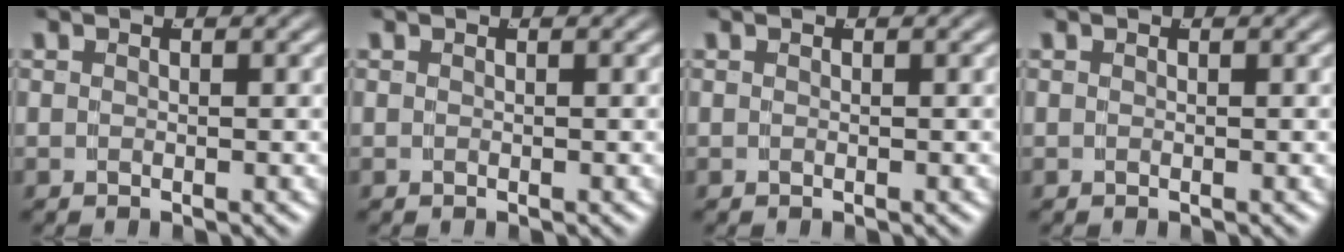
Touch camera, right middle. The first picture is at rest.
{"total": 0.0}
{"total": 0.0}
{"total": 0.0}